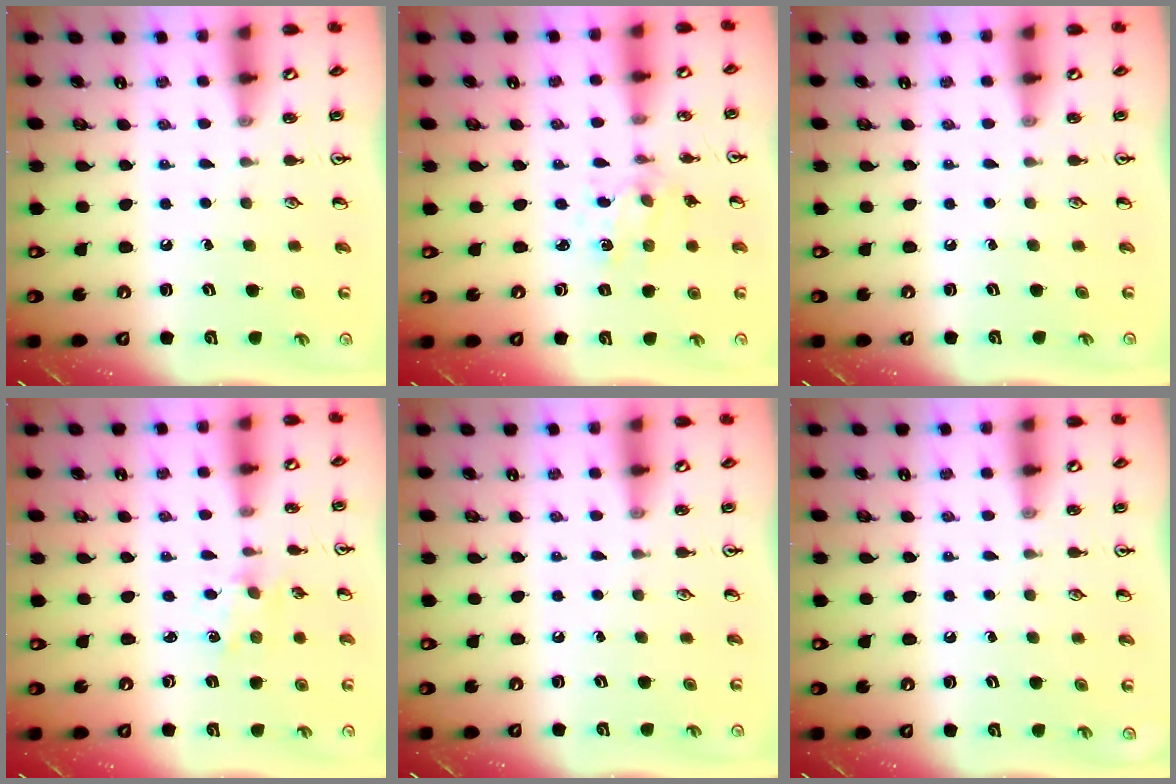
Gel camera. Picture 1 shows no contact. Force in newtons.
{"total": 1.4, "press": 1.4, "slide": 0.3}
{"total": 0.0}
{"total": 1.2, "press": 1.1, "slide": 0.2}
{"total": 0.0}
{"total": 0.0}